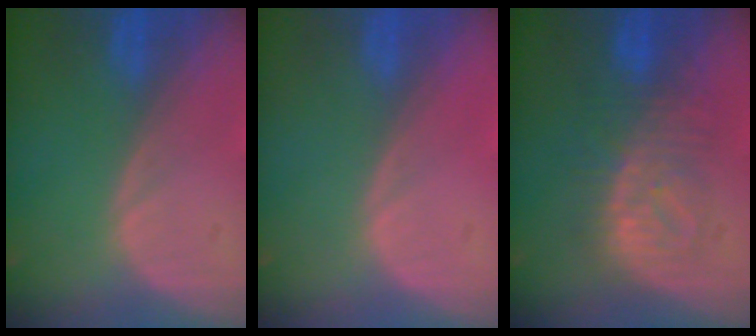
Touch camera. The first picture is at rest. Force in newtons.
{"total": 0.6, "press": 0.0, "slide": 0.6}
{"total": 8.2, "press": 7.9, "slide": 2.1}